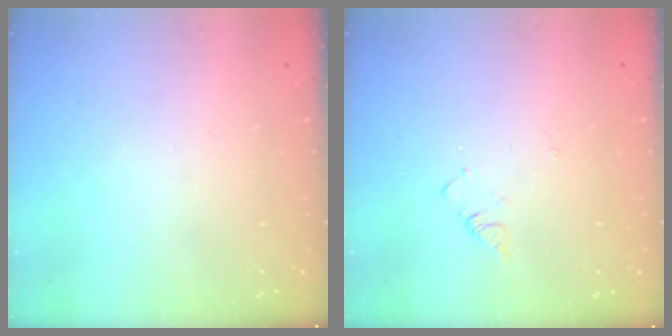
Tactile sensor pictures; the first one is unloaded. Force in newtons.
{"total": 3.1, "press": 3.1, "slide": 0.5}